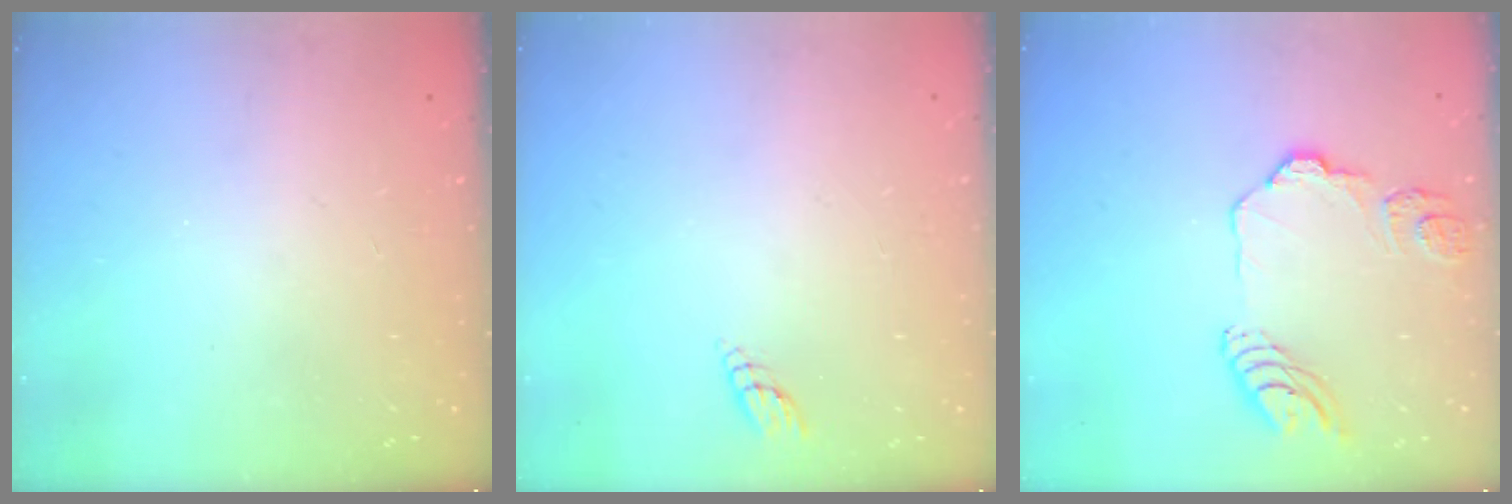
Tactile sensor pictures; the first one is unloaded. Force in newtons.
{"total": 2.9, "press": 2.9, "slide": 0.3}
{"total": 13.0, "press": 12.9, "slide": 1.3}